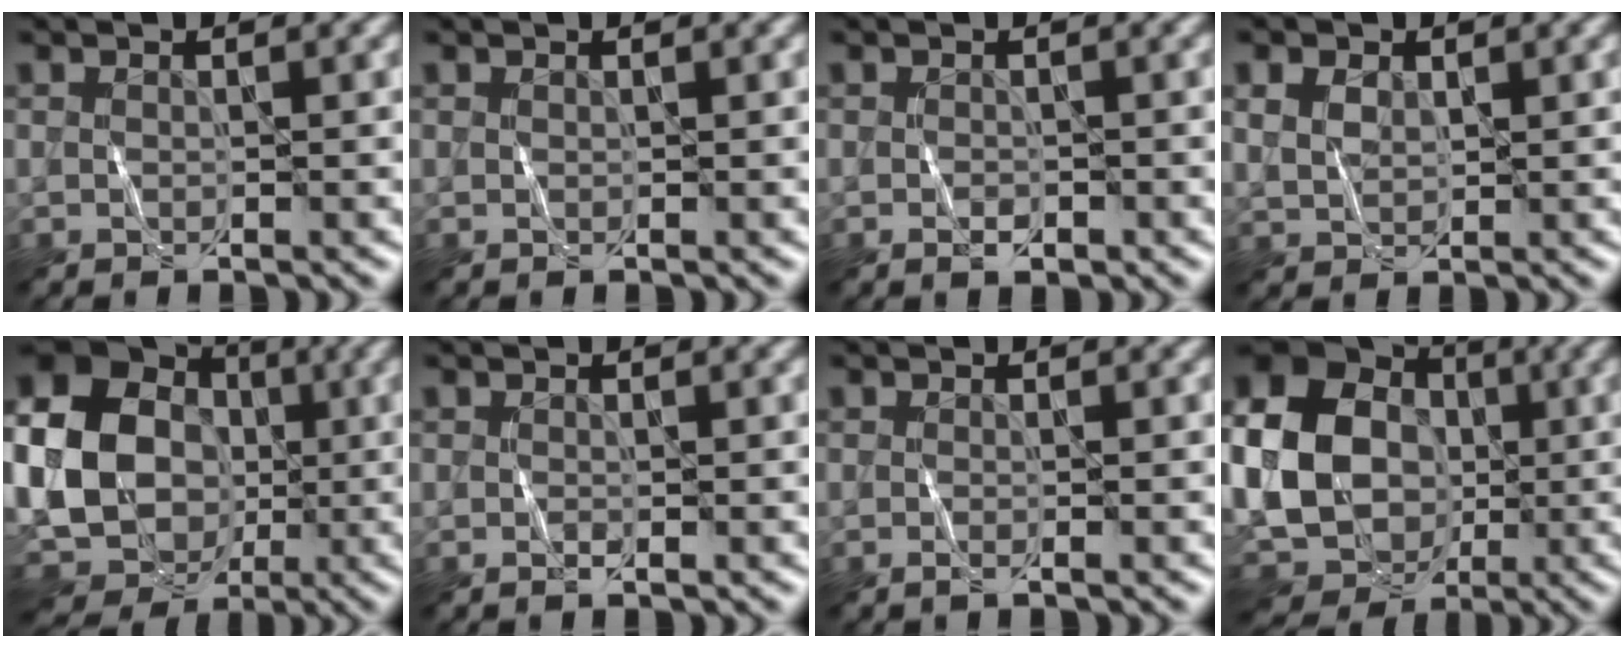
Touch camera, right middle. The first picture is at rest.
{"total": 0.0}
{"total": 1.0, "force": [-0.5, 0.5, 0.7], "torque": [-0.013, 0.001, -0.006]}
{"total": 2.1, "force": [1.0, 1.5, 1.1], "torque": [-0.029, 0.001, 0.019]}
{"total": 23.1, "force": [-0.1, 21.0, 9.7], "torque": [-0.243, 0.010, -0.052]}
{"total": 0.5, "force": [-0.1, 0.2, 0.5], "torque": [-0.012, -0.002, -0.001]}
{"total": 0.9, "force": [-0.2, 0.3, 0.8], "torque": [-0.013, -0.004, -0.005]}
{"total": 20.5, "force": [0.1, 18.2, 9.5], "torque": [-0.236, 0.012, -0.045]}